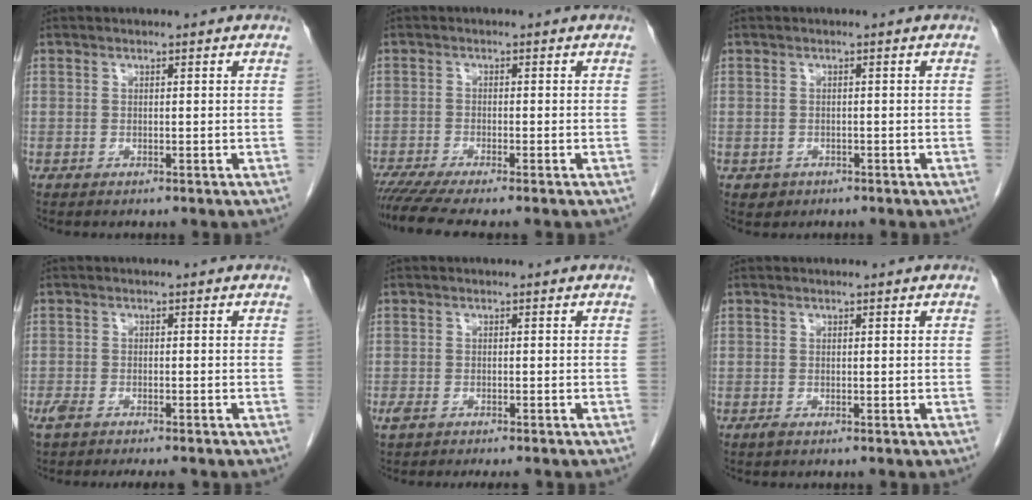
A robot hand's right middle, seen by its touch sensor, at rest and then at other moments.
{"total": 6.4, "force": [-5.3, -0.3, 3.5], "torque": [-0.054, -0.015, -0.090]}
{"total": 1.4, "force": [-0.7, 1.2, 0.1], "torque": [-0.003, 0.004, -0.006]}
{"total": 7.7, "force": [-6.3, 1.8, 4.0], "torque": [-0.060, -0.006, -0.093]}
{"total": 6.0, "force": [-4.8, 1.7, 3.2], "torque": [-0.049, -0.006, -0.068]}
{"total": 0.6, "force": [-0.4, 0.1, 0.4], "torque": [-0.010, -0.002, -0.007]}